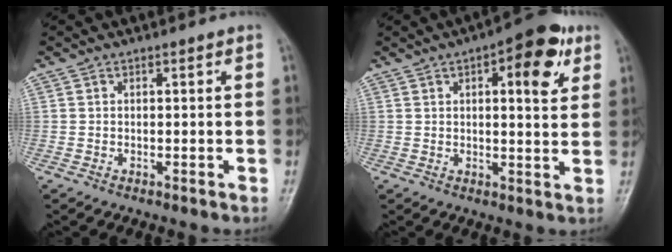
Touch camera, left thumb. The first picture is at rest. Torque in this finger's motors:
{"motor_torque": [0.28, 0.39, 0.02, -0.18, 0.12]}